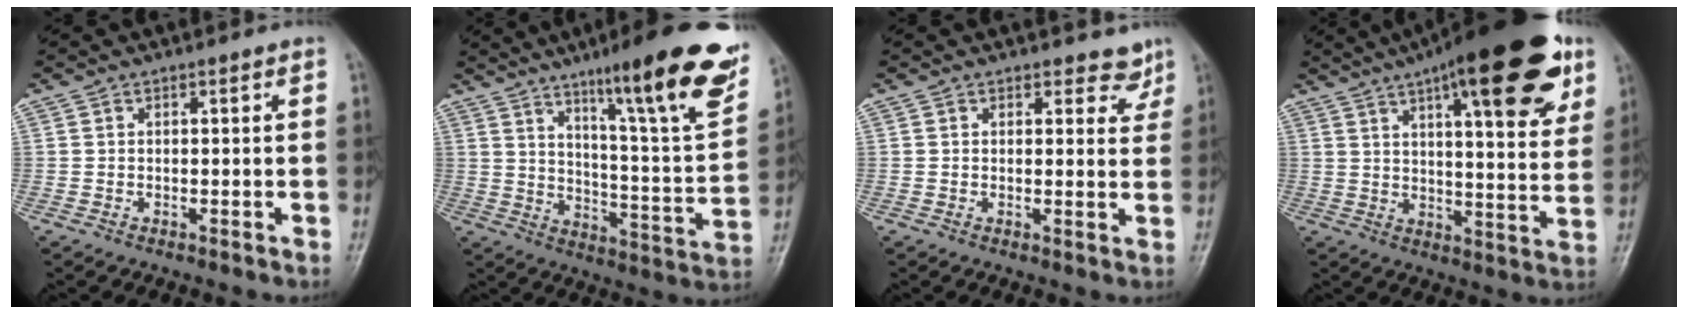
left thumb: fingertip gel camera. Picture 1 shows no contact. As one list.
[{"total": 23.3, "force": [13.9, 3.5, 18.4], "torque": [-0.234, -0.056, 0.209]}, {"total": 3.9, "force": [3.3, 2.0, 0.6], "torque": [0.020, -0.024, 0.028]}, {"total": 24.8, "force": [13.5, 7.3, 19.5], "torque": [-0.255, -0.023, 0.191]}]